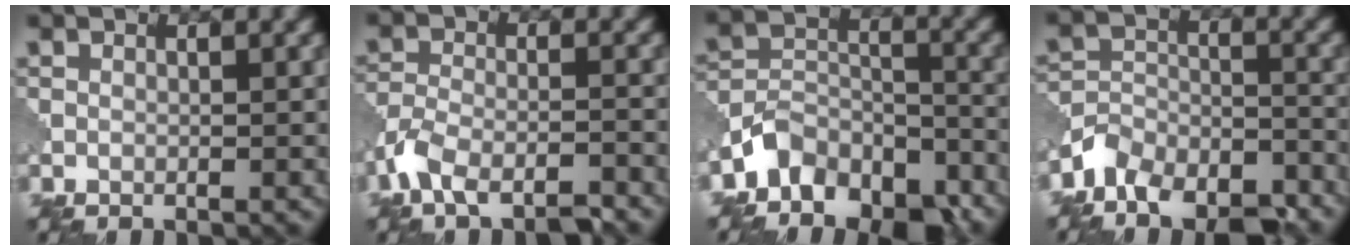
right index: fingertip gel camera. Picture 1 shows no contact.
{"total": 5.9, "force": [-4.5, 1.9, 3.4], "torque": [-0.069, -0.009, -0.096]}
{"total": 7.2, "force": [-5.6, 3.7, 2.6], "torque": [-0.037, -0.005, -0.109]}
{"total": 9.9, "force": [-8.3, 4.6, 2.8], "torque": [-0.033, 0.001, -0.133]}